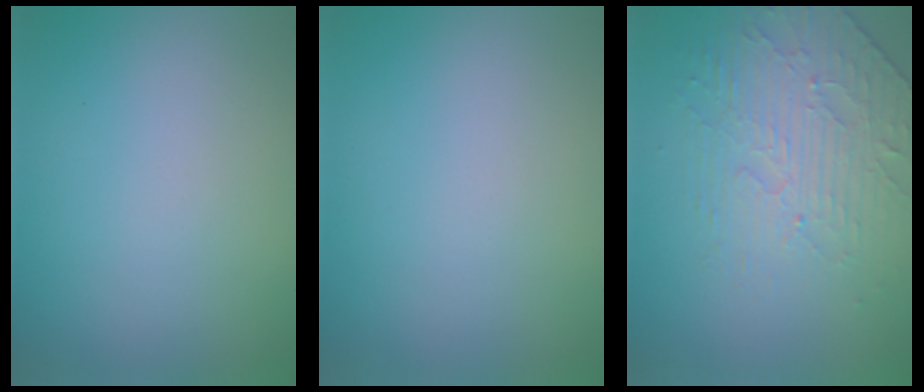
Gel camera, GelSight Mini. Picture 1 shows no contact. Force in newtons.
{"total": 0.0}
{"total": 4.4, "press": 3.4, "slide": 2.7}